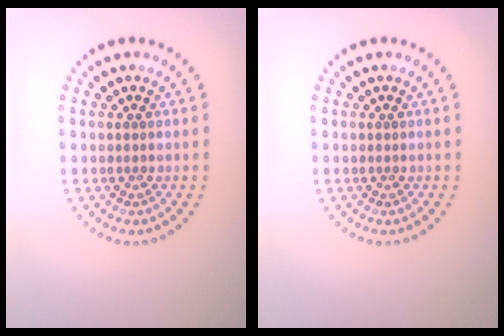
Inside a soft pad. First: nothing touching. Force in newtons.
{"total": 0.0}